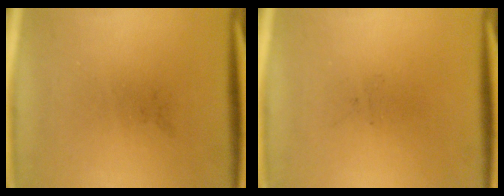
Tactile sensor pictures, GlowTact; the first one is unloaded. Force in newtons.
{"total": 0.0}